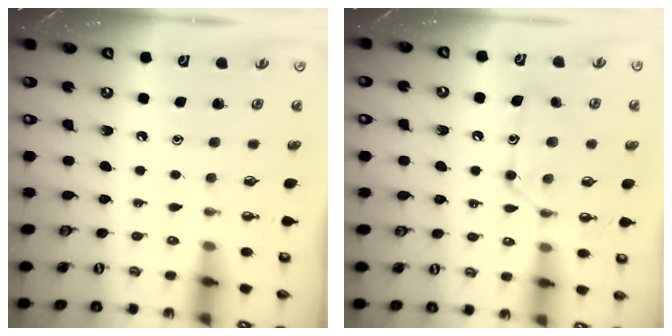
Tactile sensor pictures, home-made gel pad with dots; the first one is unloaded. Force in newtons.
{"total": 13.4, "press": 13.3, "slide": 1.1}